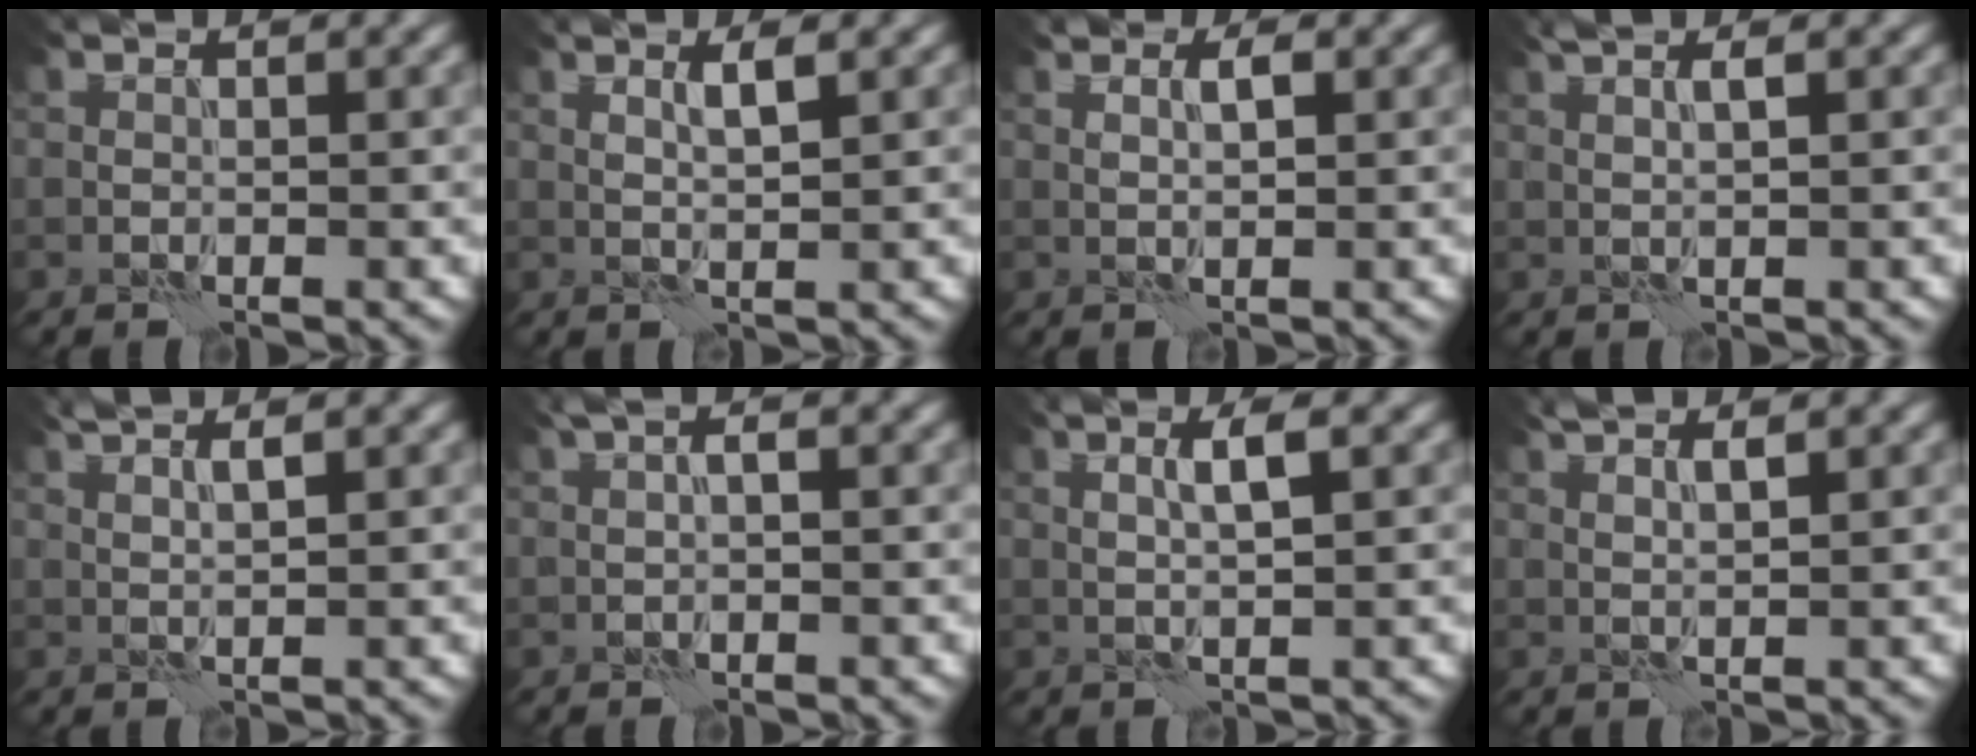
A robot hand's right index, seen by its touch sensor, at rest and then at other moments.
{"total": 1.9, "force": [0.8, 0.2, 1.7], "torque": [-0.033, 0.002, 0.013]}
{"total": 1.8, "force": [0.8, 0.7, 1.4], "torque": [-0.021, -0.005, 0.018]}
{"total": 2.4, "force": [1.3, 0.5, 2.0], "torque": [-0.026, -0.002, 0.015]}
{"total": 2.8, "force": [1.7, 0.6, 2.1], "torque": [-0.030, 0.001, 0.020]}
{"total": 2.4, "force": [0.9, 1.0, 2.1], "torque": [-0.022, 0.013, 0.003]}
{"total": 2.6, "force": [0.9, 0.3, 2.5], "torque": [-0.046, 0.006, 0.015]}
{"total": 2.4, "force": [1.6, 0.4, 1.8], "torque": [-0.028, 0.000, 0.021]}